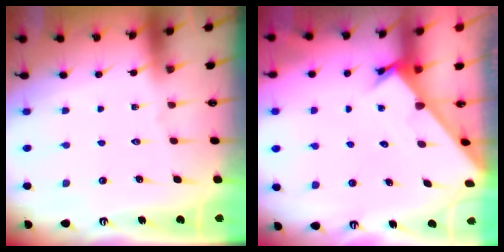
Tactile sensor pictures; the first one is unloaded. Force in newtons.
{"total": 2.4, "press": 2.4, "slide": 0.0}